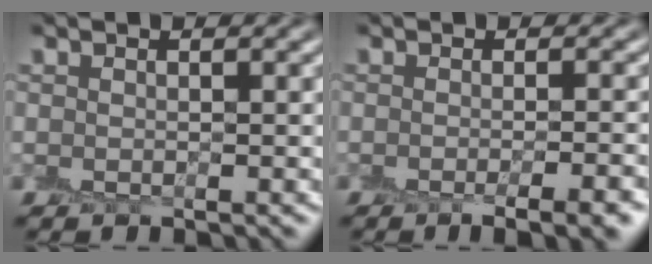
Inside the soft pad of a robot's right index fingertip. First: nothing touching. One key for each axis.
{"total": 5.0, "fx": -2.9, "fy": 1.3, "fz": 3.8, "tx": -0.032, "ty": -0.002, "tz": -0.031}